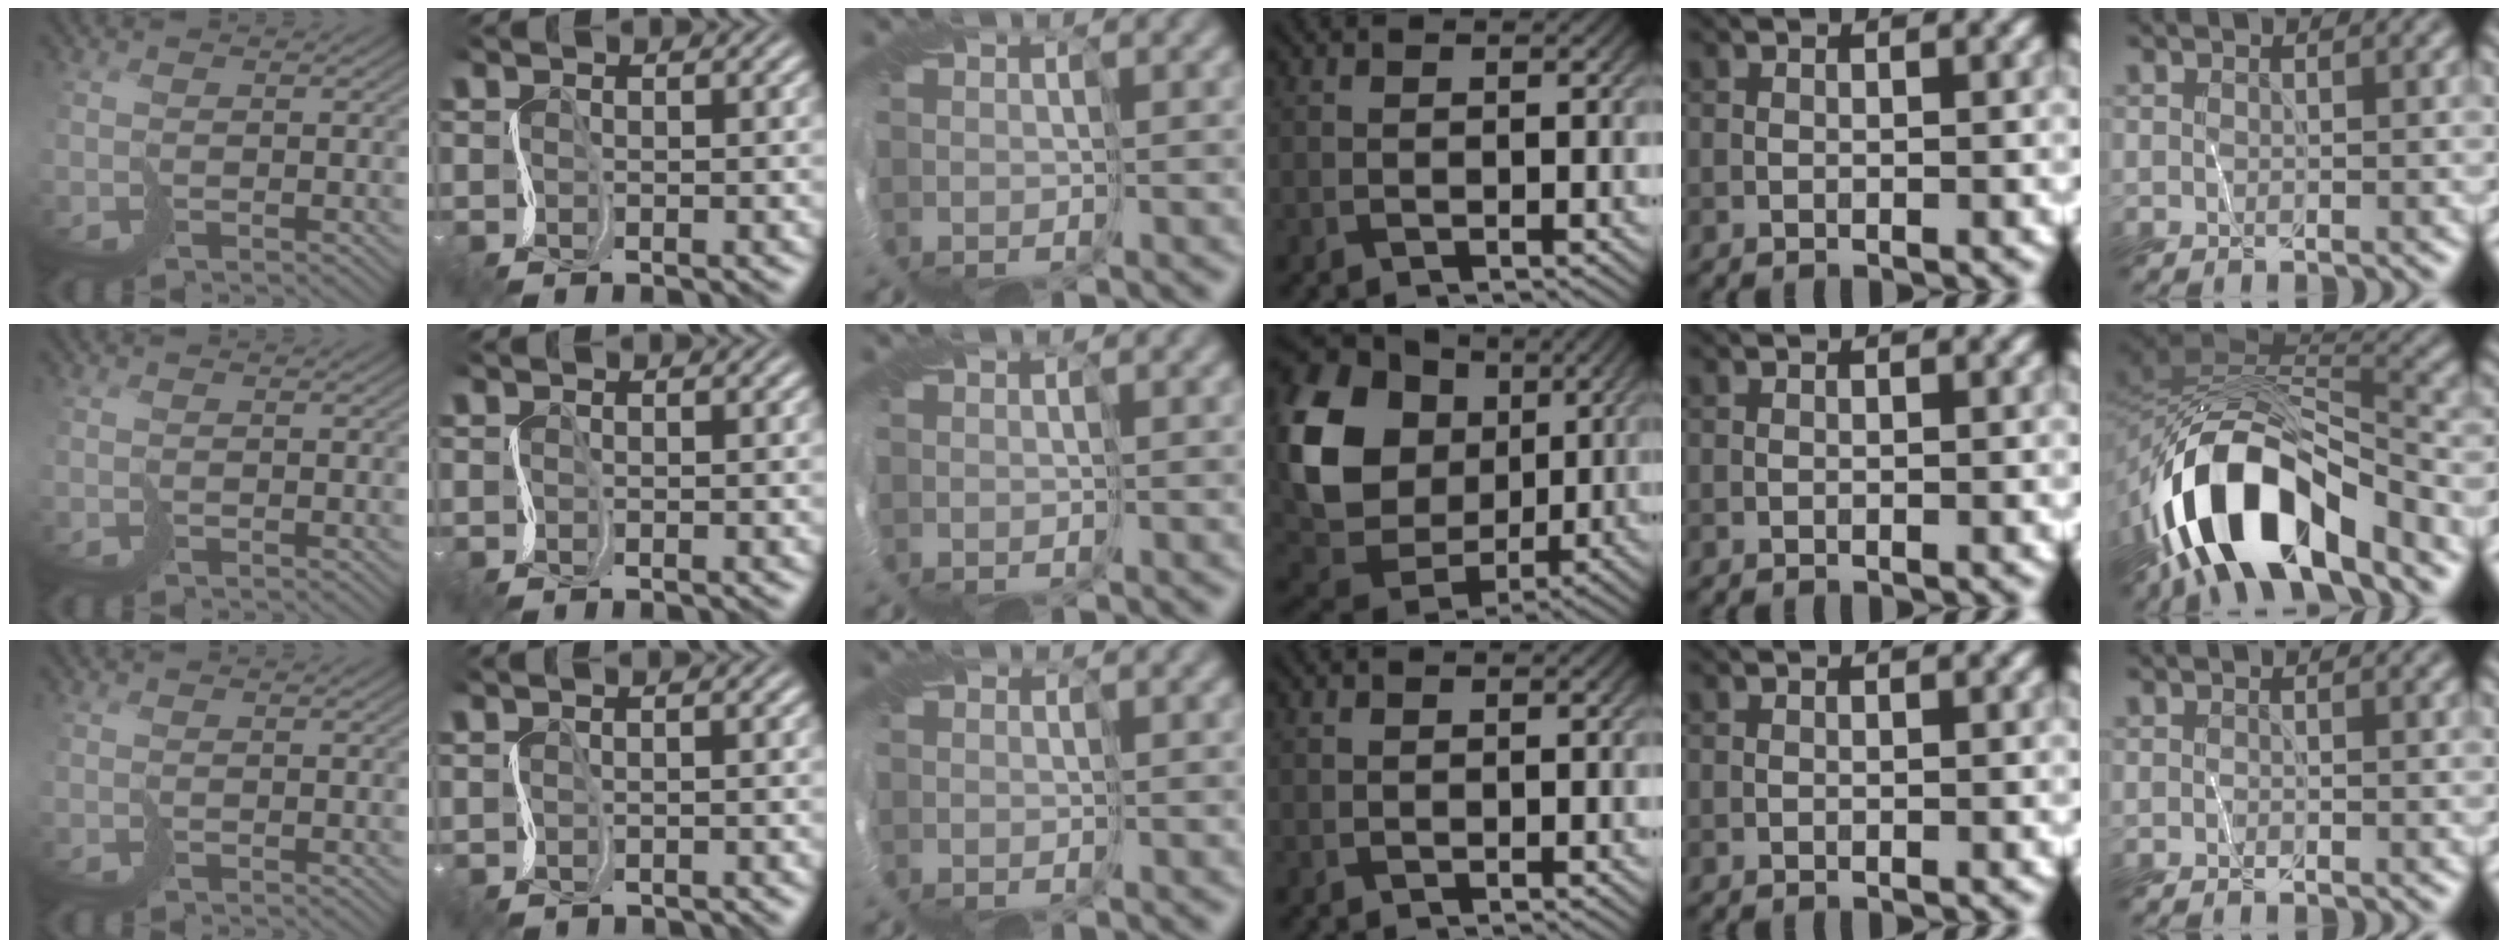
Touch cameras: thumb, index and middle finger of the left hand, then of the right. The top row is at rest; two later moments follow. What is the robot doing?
{"motion": "cut", "object": "bubble wrap"}